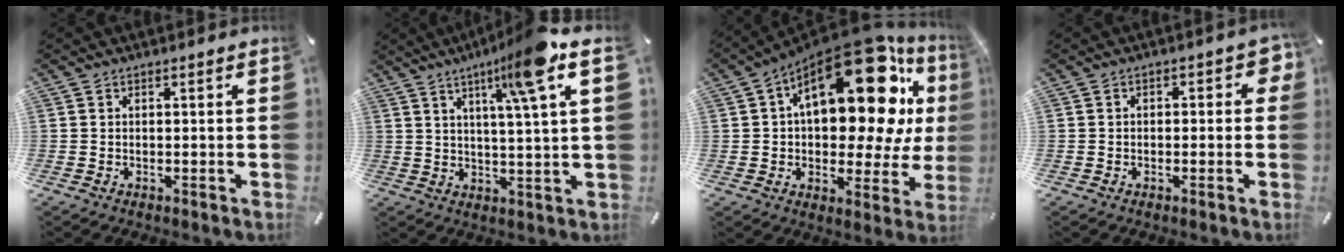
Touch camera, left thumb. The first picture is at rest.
{"total": 12.7, "force": [7.4, 0.3, 10.3], "torque": [-0.166, -0.028, 0.109]}
{"total": 27.8, "force": [10.1, 12.9, 22.4], "torque": [-0.337, -0.079, 0.165]}
{"total": 2.6, "force": [-0.6, 1.5, 2.0], "torque": [-0.029, 0.008, -0.016]}